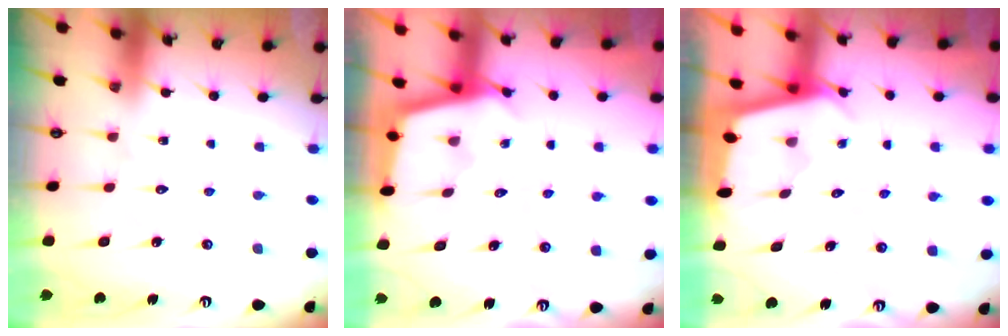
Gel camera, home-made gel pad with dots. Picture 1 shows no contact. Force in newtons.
{"total": 2.5, "press": 2.5, "slide": 0.2}
{"total": 1.7, "press": 1.7, "slide": 0.0}